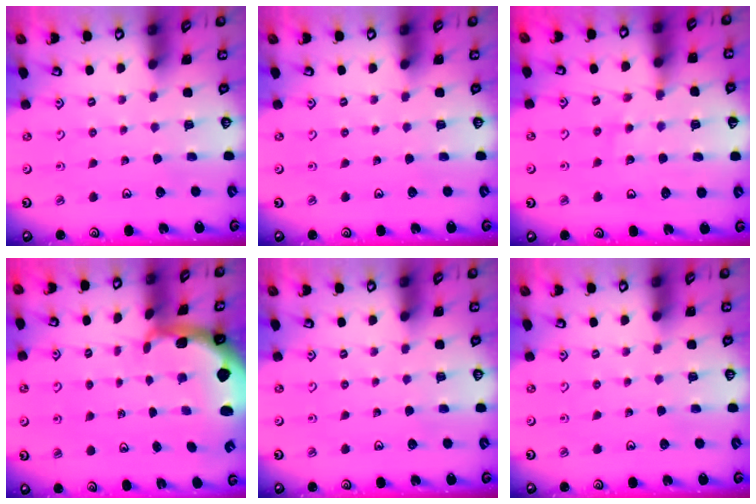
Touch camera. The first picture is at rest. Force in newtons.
{"total": 0.0}
{"total": 10.9, "press": 10.8, "slide": 1.5}
{"total": 1.9, "press": 1.9, "slide": 0.4}
{"total": 0.0}
{"total": 0.0}